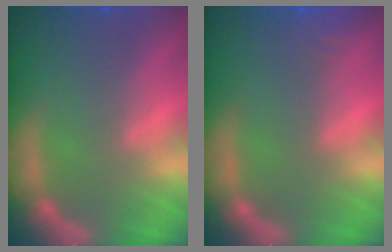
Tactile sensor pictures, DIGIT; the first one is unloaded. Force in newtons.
{"total": 2.4}